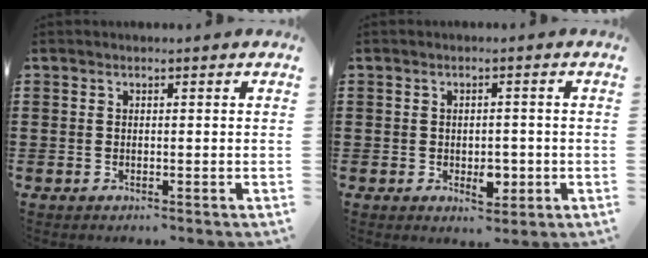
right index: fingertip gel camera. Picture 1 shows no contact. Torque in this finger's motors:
{"motor_torque": [0.08, -0.02, 0.11, 0.03]}